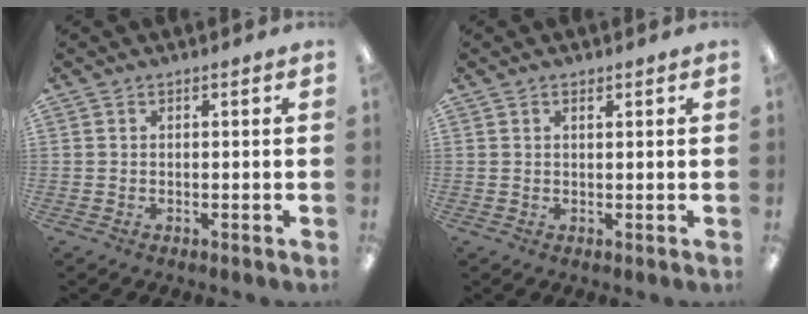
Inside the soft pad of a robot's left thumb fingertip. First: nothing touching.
{"total": 0.9, "force": [0.7, 0.4, 0.5], "torque": [-0.003, -0.003, 0.011]}